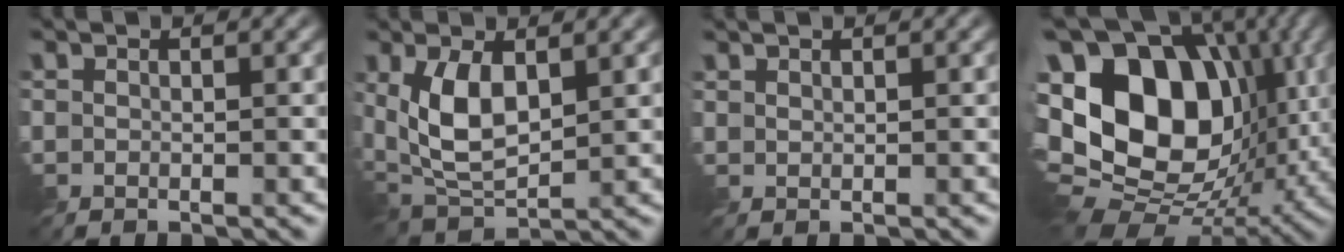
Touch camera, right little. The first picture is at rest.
{"total": 6.0, "force": [1.1, 2.9, 5.1], "torque": [-0.112, -0.005, 0.025]}
{"total": 0.6, "force": [0.6, 0.0, 0.1], "torque": [-0.006, 0.000, 0.013]}
{"total": 18.3, "force": [1.7, 12.9, 12.8], "torque": [-0.248, 0.006, 0.038]}